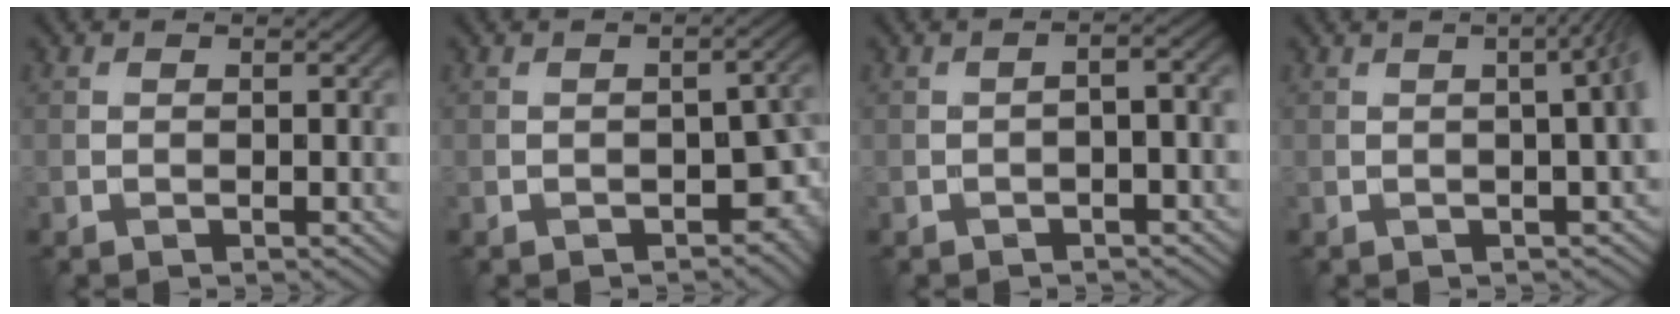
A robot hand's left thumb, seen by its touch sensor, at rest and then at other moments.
{"total": 4.0, "force": [-2.0, 1.7, 3.0], "torque": [-0.033, -0.006, -0.018]}
{"total": 2.1, "force": [-0.9, 0.6, 1.9], "torque": [-0.019, 0.005, -0.019]}
{"total": 5.7, "force": [0.2, 1.9, 5.4], "torque": [-0.031, 0.018, -0.001]}